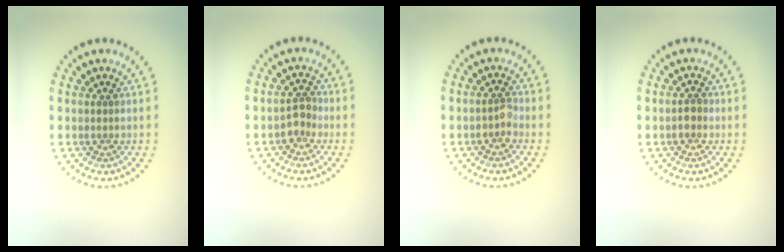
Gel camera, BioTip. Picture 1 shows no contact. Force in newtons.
{"total": 1.8, "press": 1.5, "slide": 0.9}
{"total": 1.2, "press": 1.1, "slide": 0.5}
{"total": 1.2, "press": 1.1, "slide": 0.5}